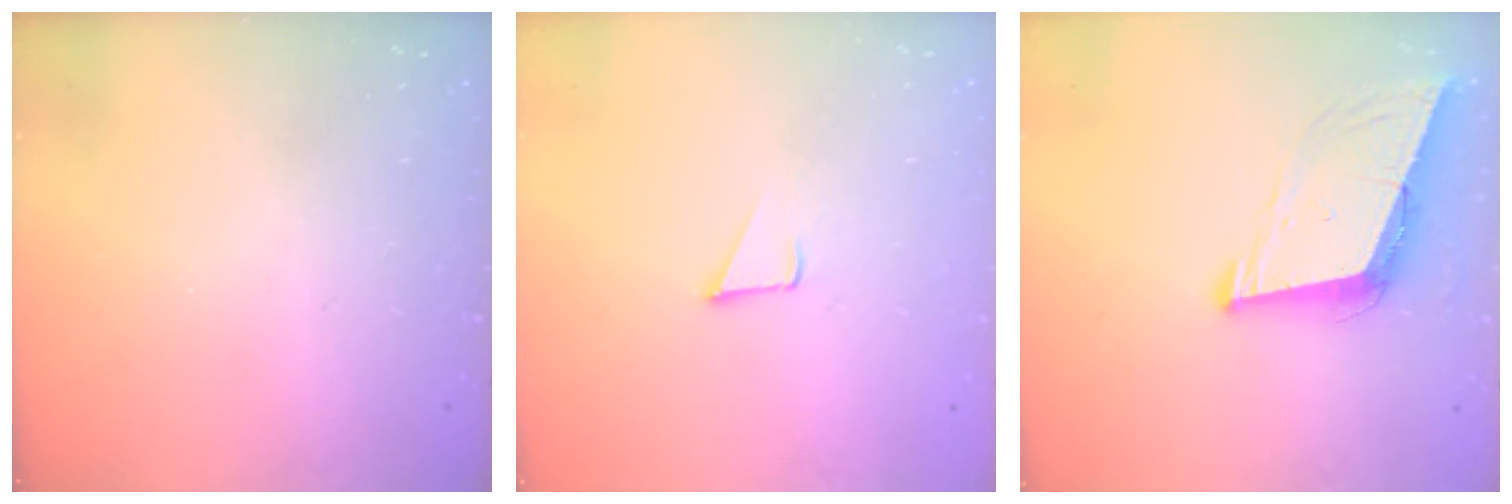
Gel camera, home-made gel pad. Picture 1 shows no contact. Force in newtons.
{"total": 2.8, "press": 2.8, "slide": 0.2}
{"total": 8.9, "press": 8.2, "slide": 3.5}